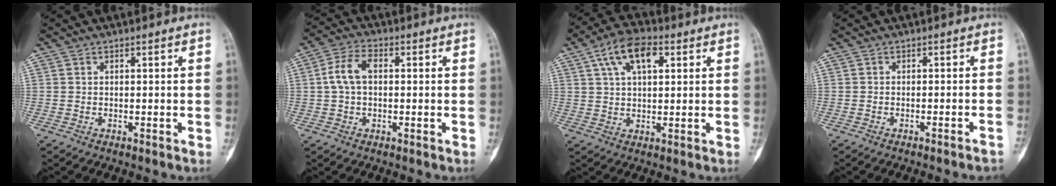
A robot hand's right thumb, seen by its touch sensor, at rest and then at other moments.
{"total": 6.3, "force": [0.6, 3.9, 5.0], "torque": [-0.102, 0.019, 0.005]}
{"total": 10.2, "force": [4.1, 5.1, 7.8], "torque": [-0.133, 0.009, 0.069]}
{"total": 3.2, "force": [-2.9, -0.3, 1.4], "torque": [-0.026, 0.026, -0.030]}